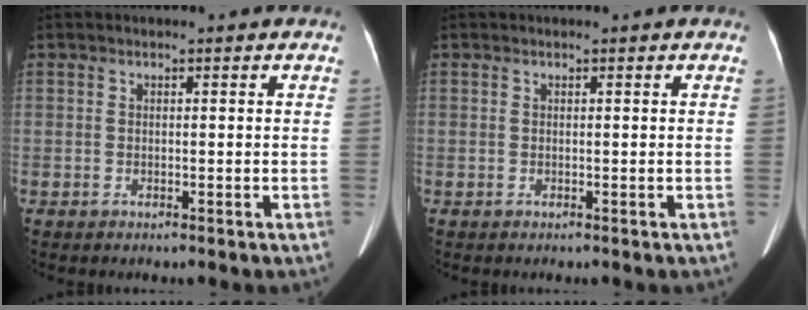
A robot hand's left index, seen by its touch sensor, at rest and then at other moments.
{"total": 0.0}